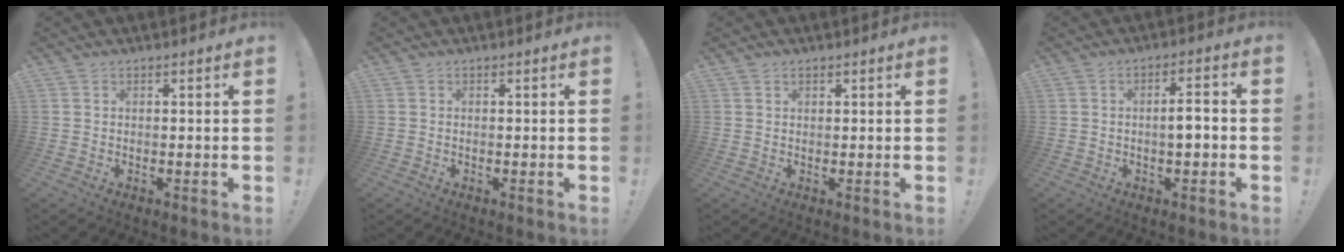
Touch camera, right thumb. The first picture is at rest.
{"total": 0.0}
{"total": 0.8, "force": [0.7, 0.4, 0.3], "torque": [-0.001, -0.001, 0.012]}
{"total": 4.5, "force": [-0.9, 1.1, 4.3], "torque": [-0.060, 0.002, -0.021]}